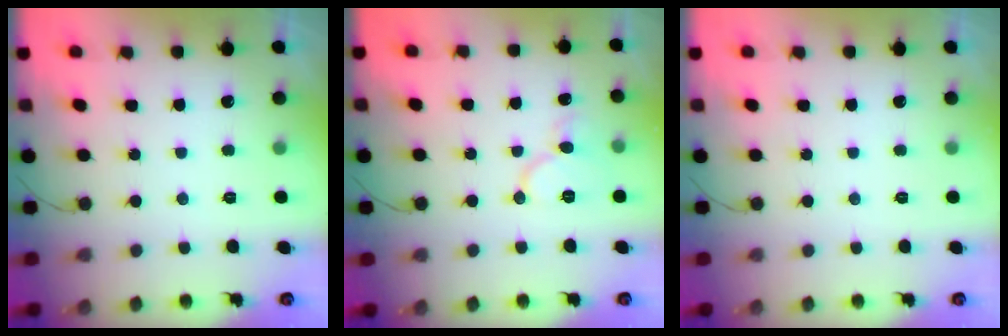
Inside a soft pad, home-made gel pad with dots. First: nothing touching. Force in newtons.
{"total": 9.3, "press": 9.3, "slide": 1.0}
{"total": 0.0}